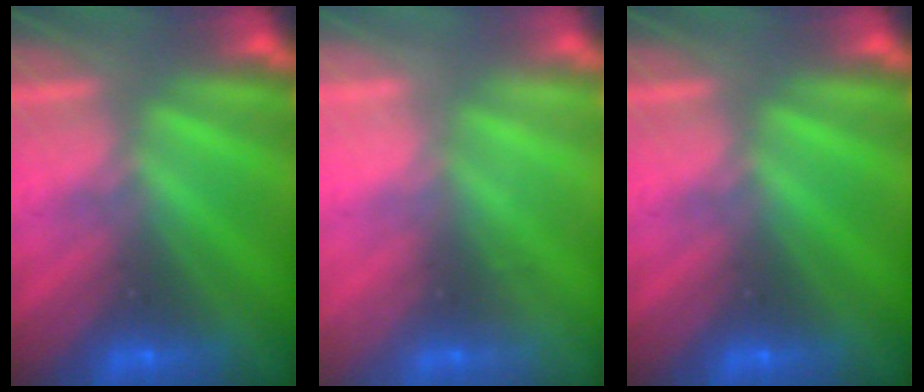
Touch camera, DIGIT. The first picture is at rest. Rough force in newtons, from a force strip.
{"total": 1.9}
{"total": 0.0}